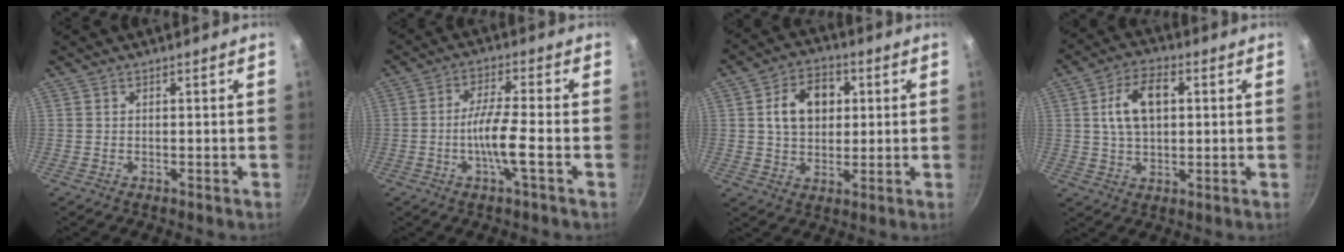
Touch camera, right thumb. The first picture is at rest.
{"total": 7.5, "force": [-2.2, 0.7, 7.1], "torque": [-0.136, 0.020, -0.046]}
{"total": 10.7, "force": [2.3, 7.9, 6.9], "torque": [-0.089, 0.009, 0.031]}
{"total": 10.1, "force": [1.9, 6.2, 7.8], "torque": [-0.124, 0.013, 0.030]}